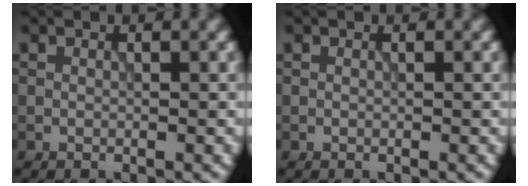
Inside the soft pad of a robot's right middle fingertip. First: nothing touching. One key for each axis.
{"total": 0.0}